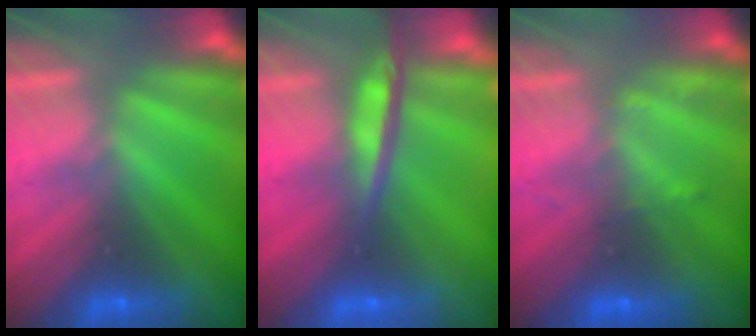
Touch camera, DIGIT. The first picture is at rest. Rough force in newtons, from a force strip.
{"total": 7.7}
{"total": 2.3}